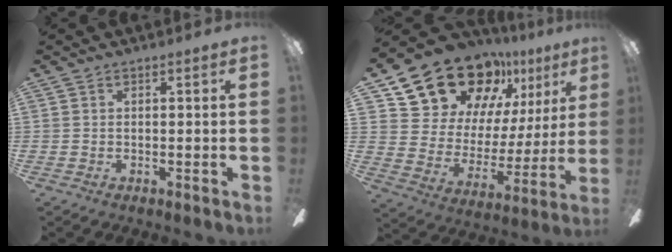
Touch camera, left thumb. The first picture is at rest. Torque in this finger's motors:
{"motor_torque": [0.20, 0.86, 1.33, -1.43, 0.09]}